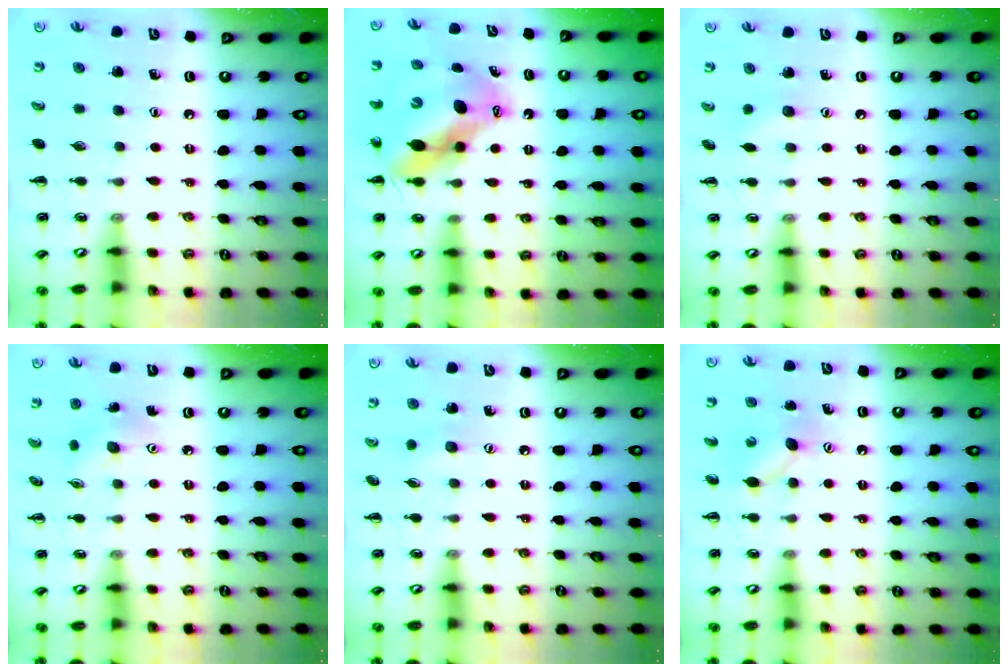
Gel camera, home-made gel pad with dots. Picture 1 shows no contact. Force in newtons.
{"total": 12.8, "press": 12.5, "slide": 3.1}
{"total": 4.7, "press": 4.5, "slide": 1.3}
{"total": 3.9, "press": 3.8, "slide": 0.7}
{"total": 4.8, "press": 4.6, "slide": 1.0}
{"total": 5.3, "press": 5.1, "slide": 1.5}